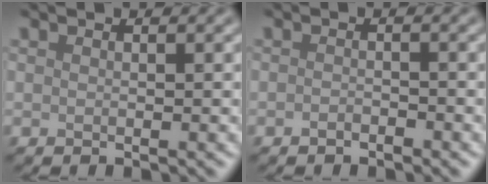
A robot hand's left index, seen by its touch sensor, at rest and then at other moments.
{"total": 0.8, "force": [-0.6, 0.3, 0.5], "torque": [-0.010, 0.000, -0.012]}